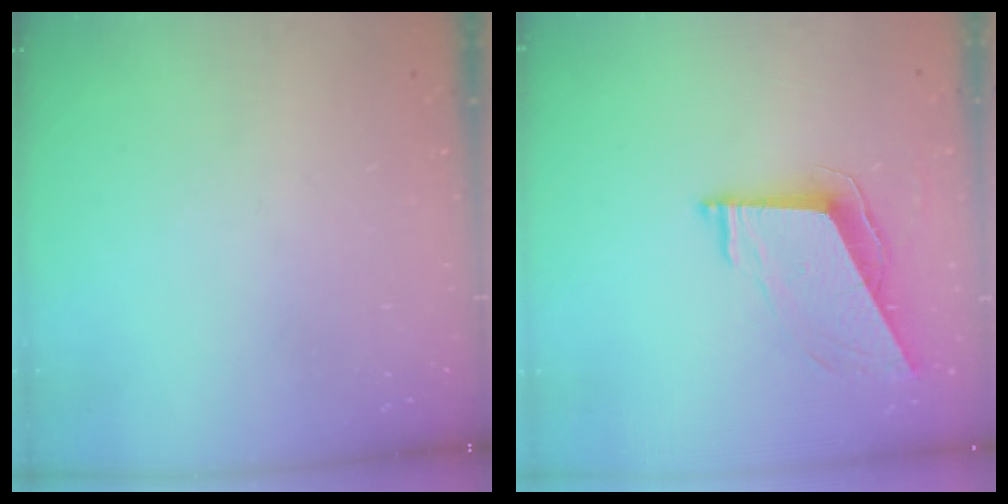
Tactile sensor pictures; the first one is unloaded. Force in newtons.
{"total": 8.5, "press": 8.2, "slide": 2.2}